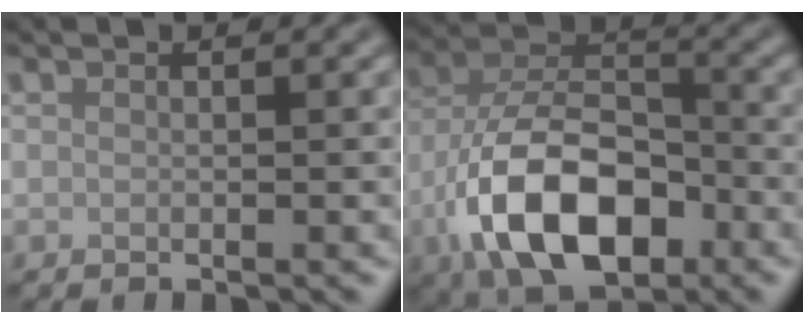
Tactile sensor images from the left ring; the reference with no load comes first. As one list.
[{"total": 11.5, "force": [-5.0, 6.1, 8.3], "torque": [-0.162, 0.002, -0.093]}]